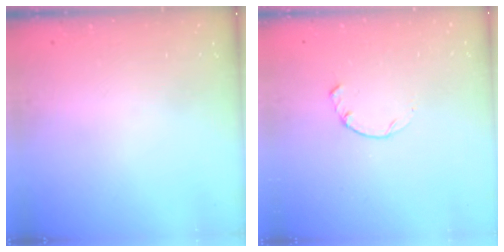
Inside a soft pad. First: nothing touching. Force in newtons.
{"total": 0.5, "press": 0.4, "slide": 0.3}